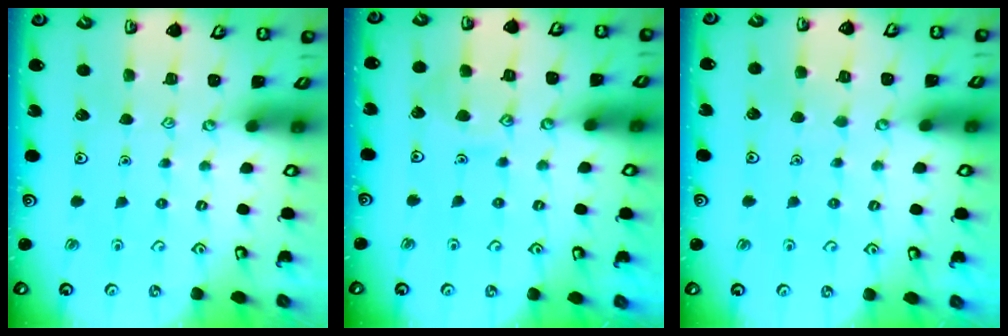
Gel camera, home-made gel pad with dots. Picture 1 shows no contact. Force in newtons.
{"total": 7.8, "press": 7.8, "slide": 0.7}
{"total": 2.6, "press": 2.6, "slide": 0.3}